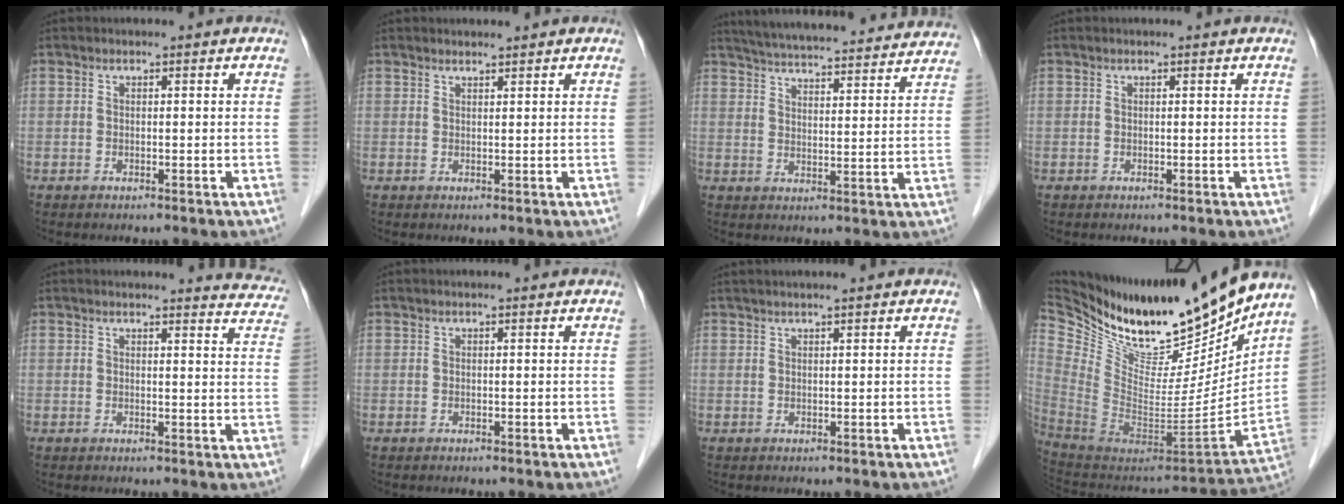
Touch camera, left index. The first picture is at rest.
{"total": 1.0, "force": [1.0, 0.1, 0.2], "torque": [-0.007, 0.003, 0.019]}
{"total": 27.0, "force": [25.2, 3.2, 9.3], "torque": [-0.154, -0.014, 0.324]}
{"total": 0.0}
{"total": 9.0, "force": [8.9, 1.2, 0.8], "torque": [0.020, -0.038, 0.064]}
{"total": 0.9, "force": [0.9, 0.1, 0.3], "torque": [-0.008, 0.009, 0.011]}
{"total": 3.2, "force": [2.6, -0.3, 1.7], "torque": [-0.019, 0.025, 0.045]}
{"total": 24.5, "force": [20.8, 6.3, 11.3], "torque": [-0.216, -0.049, 0.350]}